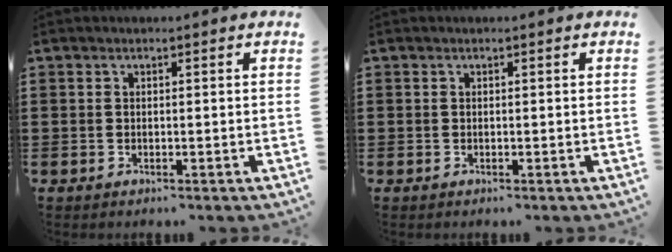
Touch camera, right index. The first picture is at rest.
{"total": 0.0}